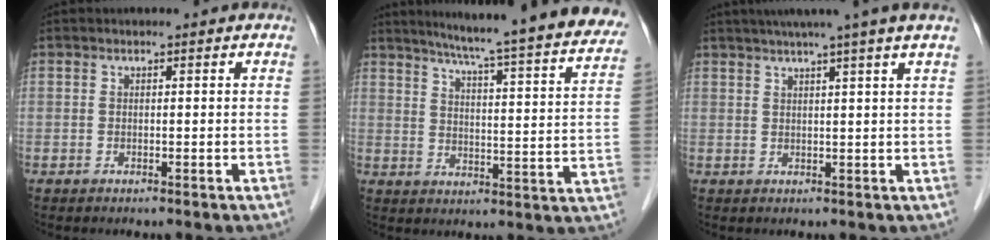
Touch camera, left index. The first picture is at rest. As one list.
[{"total": 26.8, "force": [24.1, 0.8, 11.8], "torque": [-0.172, -0.067, 0.291]}, {"total": 8.3, "force": [6.4, -1.8, 5.1], "torque": [-0.068, 0.021, 0.074]}]